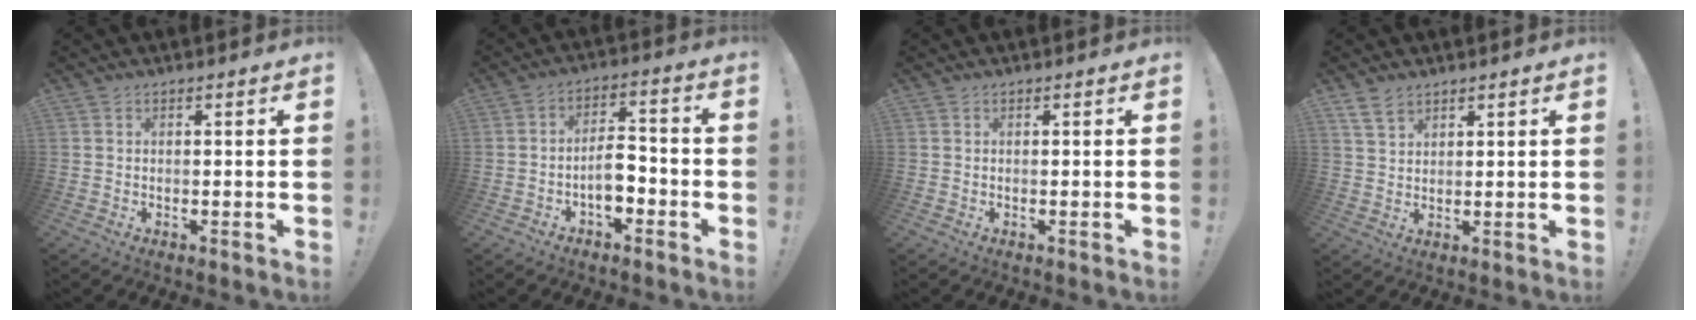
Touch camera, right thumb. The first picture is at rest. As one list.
[{"total": 7.7, "force": [-2.8, 4.3, 5.7], "torque": [-0.100, 0.012, -0.051]}, {"total": 0.0}, {"total": 5.0, "force": [3.7, 2.7, 2.0], "torque": [-0.041, -0.012, 0.072]}]